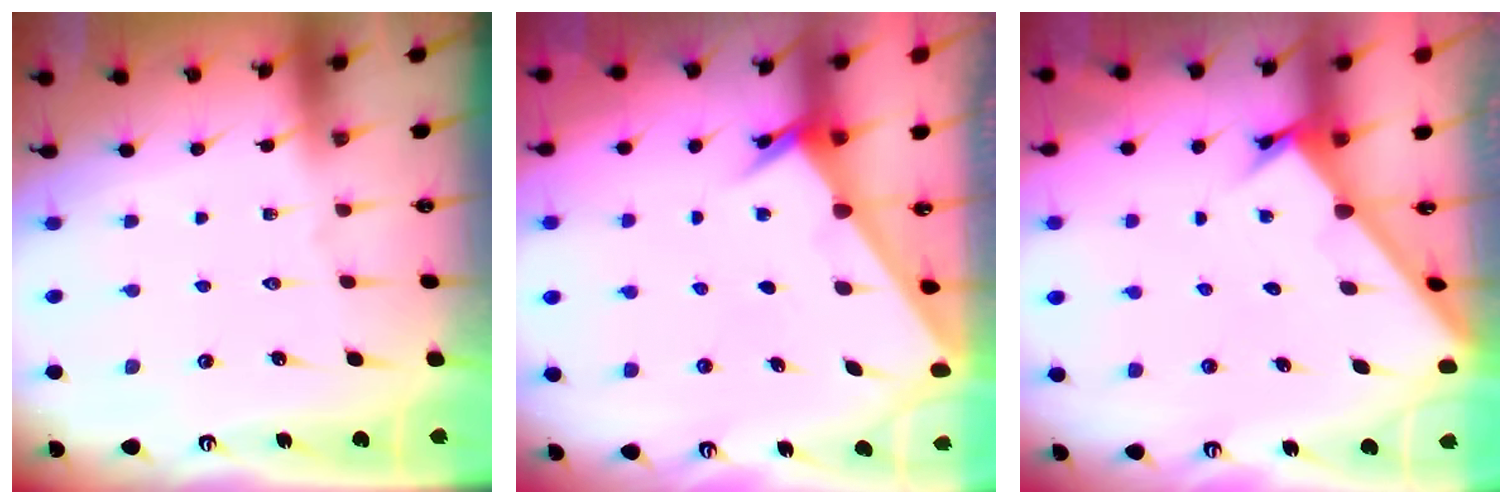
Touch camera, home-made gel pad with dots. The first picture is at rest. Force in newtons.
{"total": 2.5, "press": 2.5, "slide": 0.2}
{"total": 2.1, "press": 2.1, "slide": 0.2}